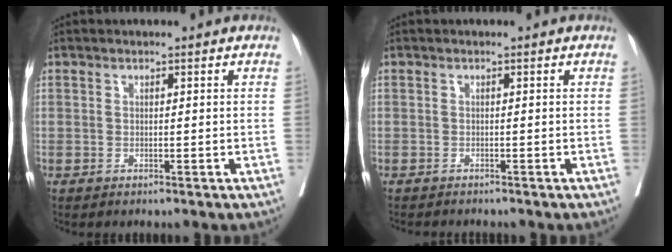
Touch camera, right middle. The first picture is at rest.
{"total": 2.6, "force": [-2.4, 0.4, 0.8], "torque": [-0.014, -0.007, -0.033]}